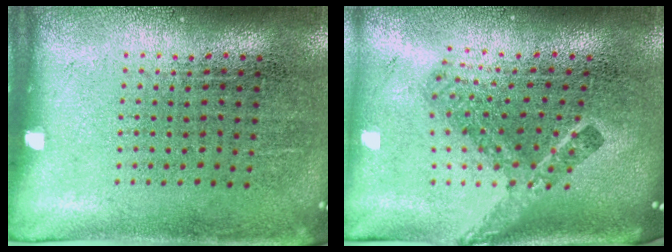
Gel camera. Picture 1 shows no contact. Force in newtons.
{"total": 2.4, "press": 1.5, "slide": 1.9}